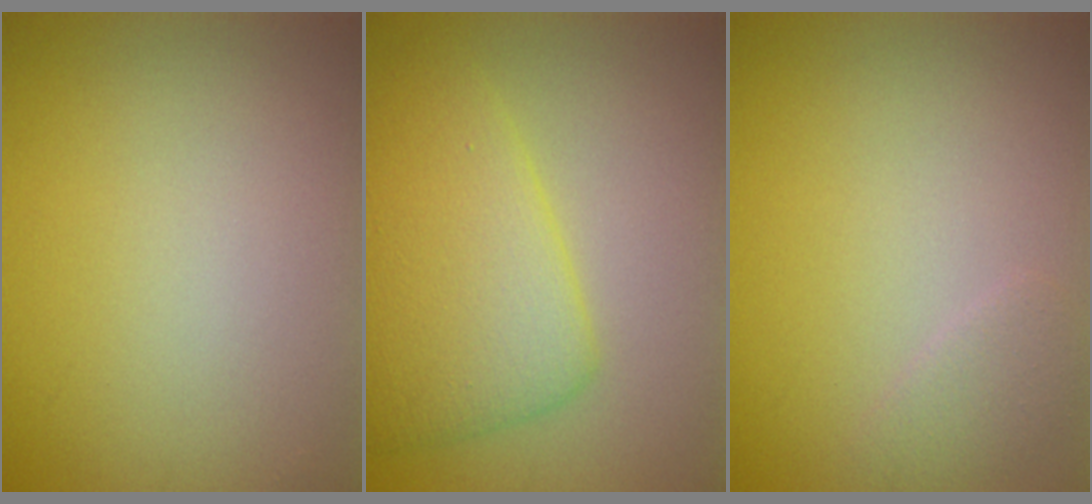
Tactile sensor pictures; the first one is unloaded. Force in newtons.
{"total": 6.1, "press": 6.1, "slide": 0.2}
{"total": 1.2, "press": 1.2, "slide": 0.1}